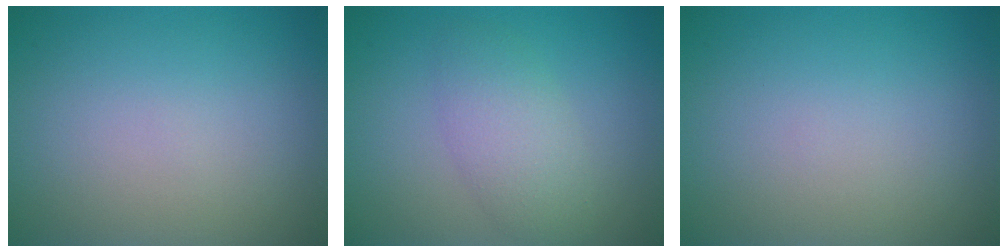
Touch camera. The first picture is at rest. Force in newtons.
{"total": 3.4, "press": 3.4, "slide": 0.1}
{"total": 0.0}